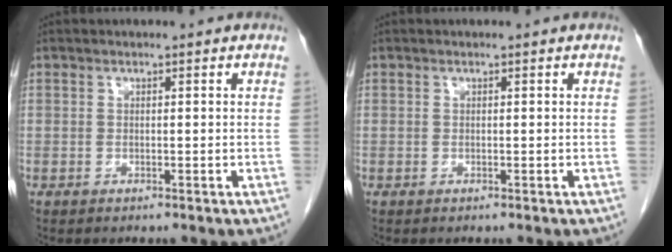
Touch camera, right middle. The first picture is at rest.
{"total": 0.0}